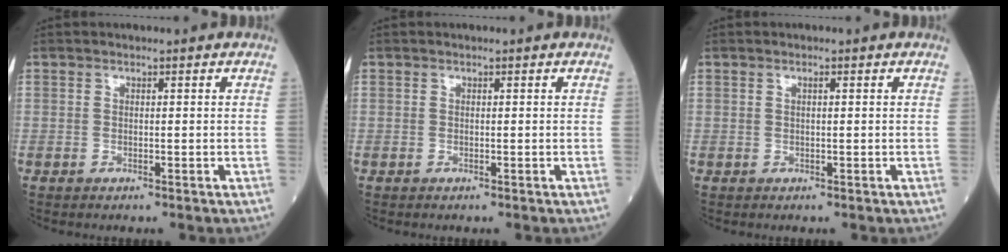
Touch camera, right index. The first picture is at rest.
{"total": 0.0}
{"total": 0.7, "force": [0.3, 0.1, 0.6], "torque": [-0.015, 0.000, 0.005]}